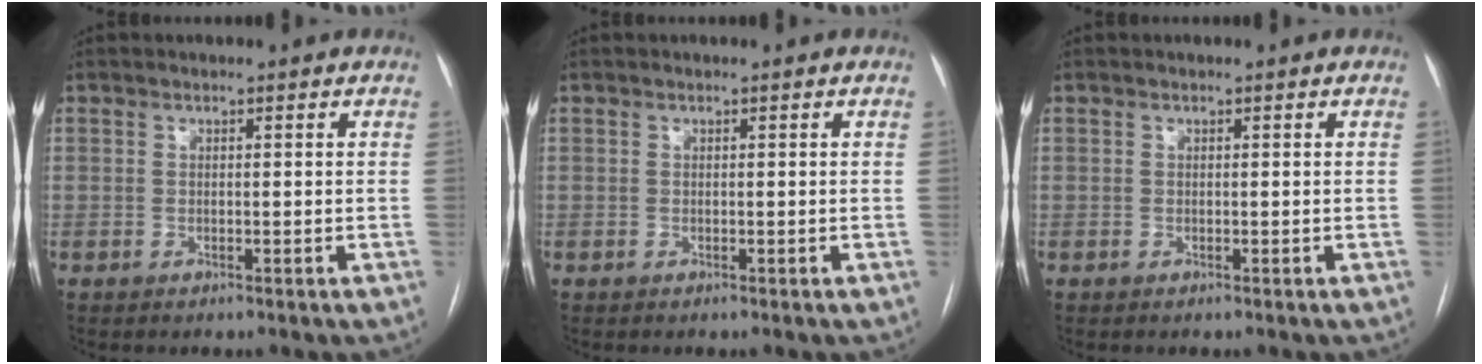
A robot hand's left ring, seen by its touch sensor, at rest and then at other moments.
{"total": 0.0}
{"total": 0.0}